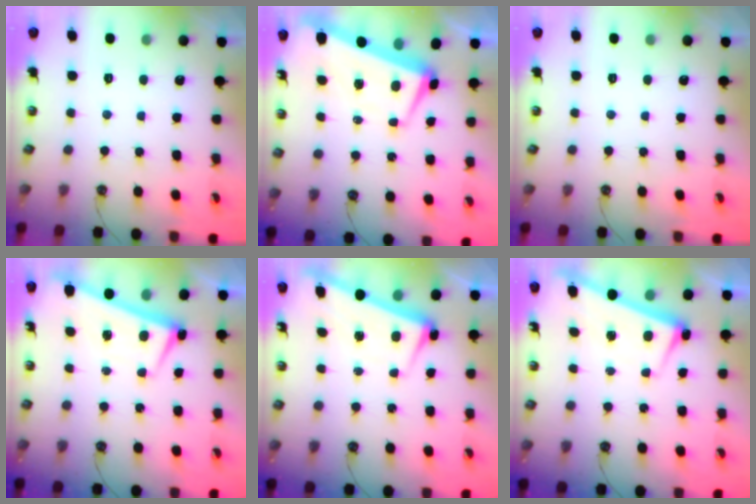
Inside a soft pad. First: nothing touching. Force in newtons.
{"total": 3.7, "press": 3.0, "slide": 2.1}
{"total": 0.0}
{"total": 1.2, "press": 0.8, "slide": 0.9}
{"total": 2.2, "press": 2.0, "slide": 0.9}
{"total": 2.8, "press": 2.8, "slide": 0.4}